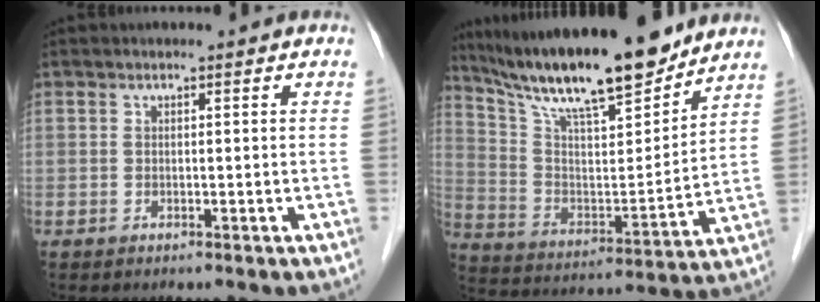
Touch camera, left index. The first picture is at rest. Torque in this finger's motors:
{"motor_torque": [0.38, -0.65, 0.92, 0.21]}